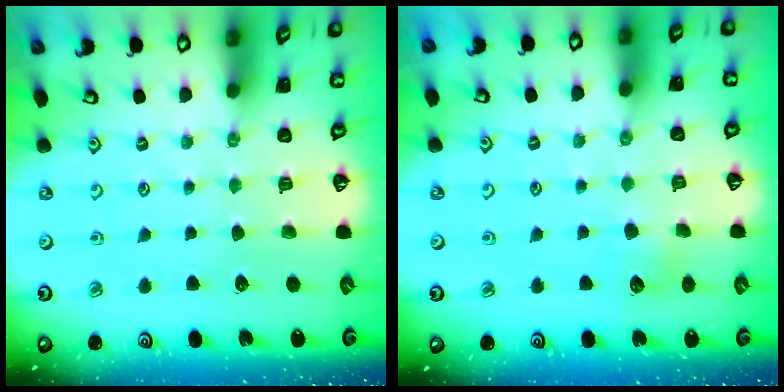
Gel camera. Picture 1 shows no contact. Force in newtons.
{"total": 5.9, "press": 5.9, "slide": 0.8}